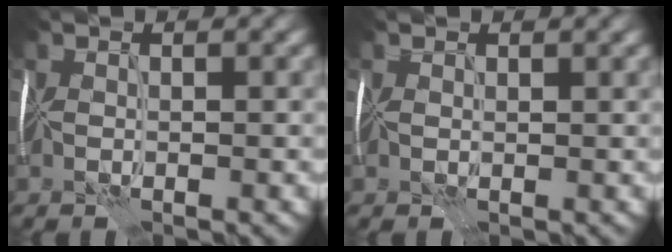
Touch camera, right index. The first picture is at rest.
{"total": 0.9, "force": [0.6, 0.6, 0.3], "torque": [-0.009, 0.005, 0.005]}